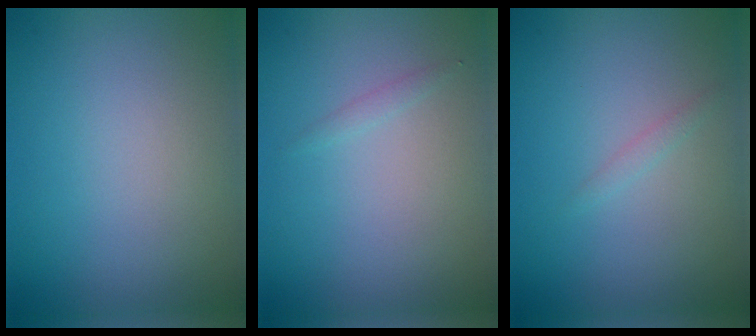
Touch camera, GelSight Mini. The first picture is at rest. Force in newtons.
{"total": 0.5, "press": 0.5, "slide": 0.0}
{"total": 0.6, "press": 0.6, "slide": 0.0}